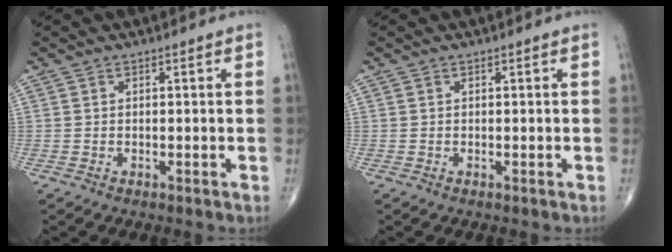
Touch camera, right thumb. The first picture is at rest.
{"total": 0.0}